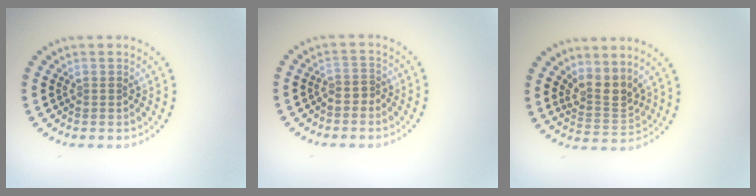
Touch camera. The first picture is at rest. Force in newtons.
{"total": 0.9, "press": 0.7, "slide": 0.7}
{"total": 3.0, "press": 2.3, "slide": 1.9}